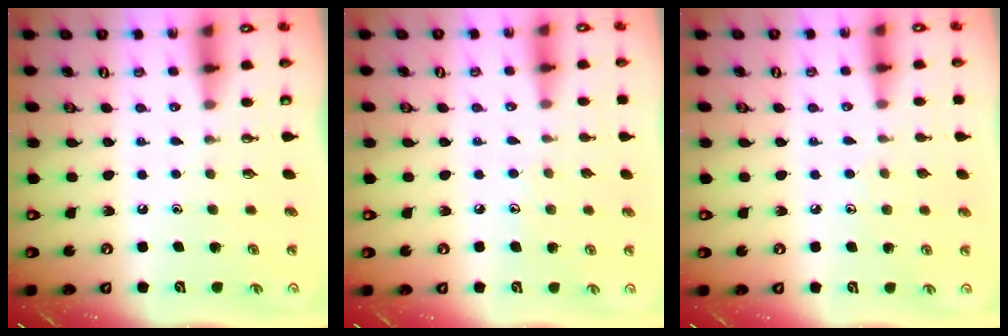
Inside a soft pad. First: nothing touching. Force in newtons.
{"total": 5.1, "press": 5.1, "slide": 0.5}
{"total": 4.7, "press": 4.7, "slide": 0.3}